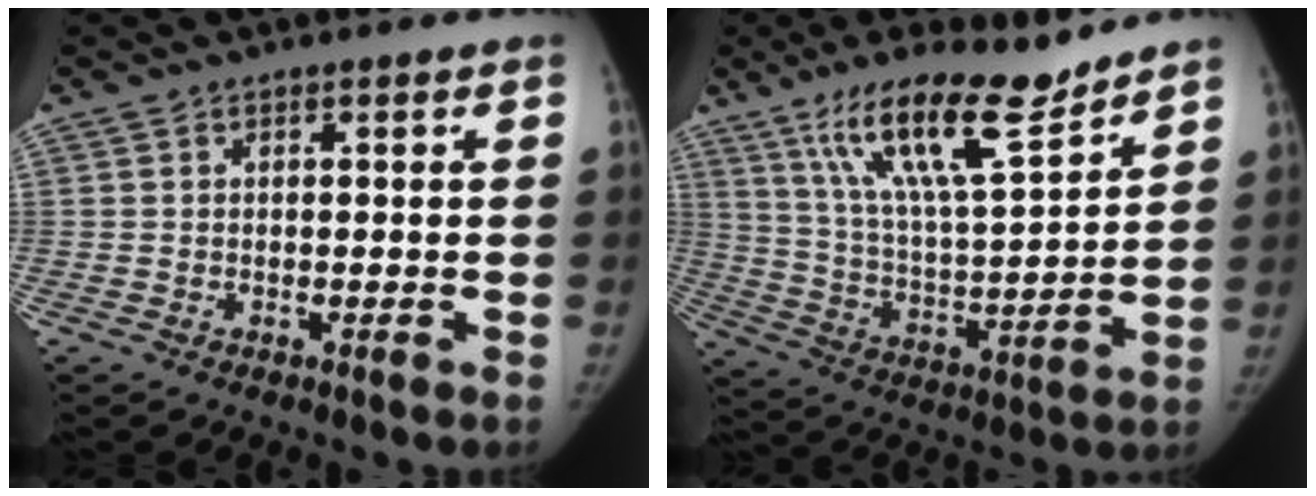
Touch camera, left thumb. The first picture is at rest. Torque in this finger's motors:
{"motor_torque": [0.63, 0.03, 1.41, -1.38, 0.52]}